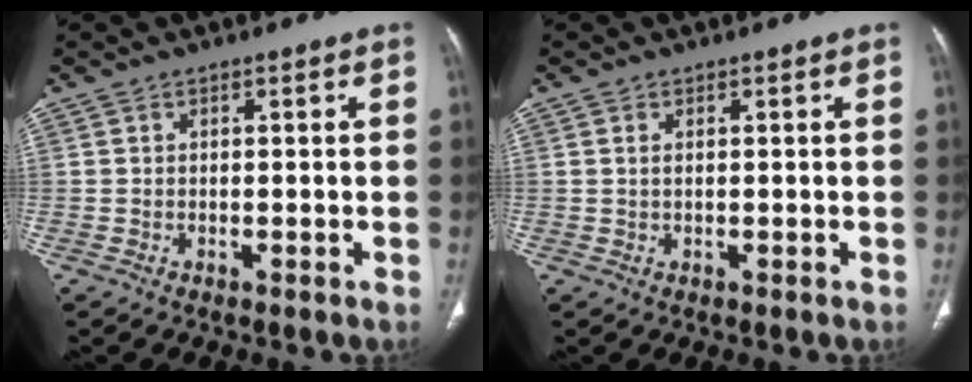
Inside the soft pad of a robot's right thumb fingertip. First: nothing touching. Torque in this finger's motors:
{"motor_torque": [-0.34, -0.45, 0.46, 0.05, -0.03]}